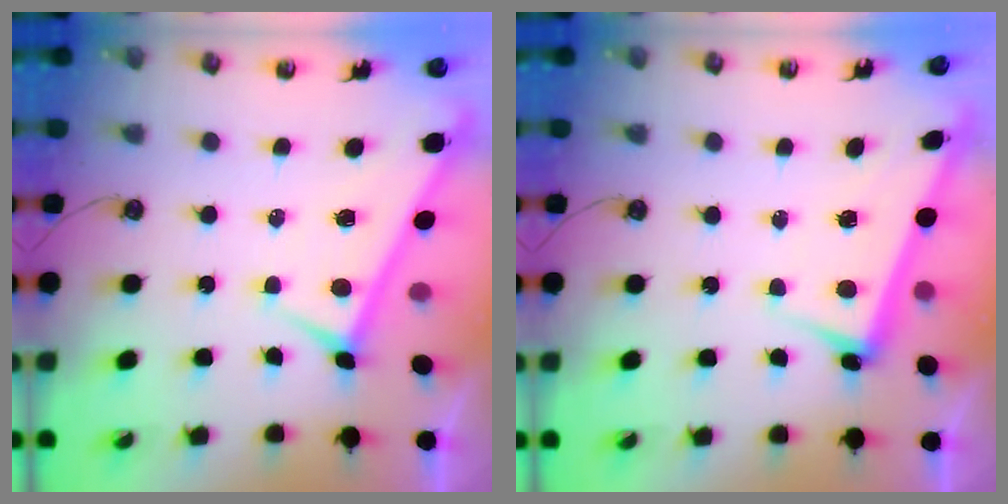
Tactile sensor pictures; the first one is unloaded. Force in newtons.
{"total": 2.8, "press": 2.7, "slide": 0.7}